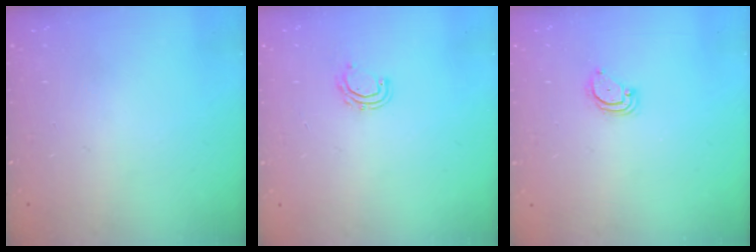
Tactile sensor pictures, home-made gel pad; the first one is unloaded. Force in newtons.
{"total": 5.0, "press": 4.8, "slide": 1.0}
{"total": 3.7, "press": 3.7, "slide": 0.3}